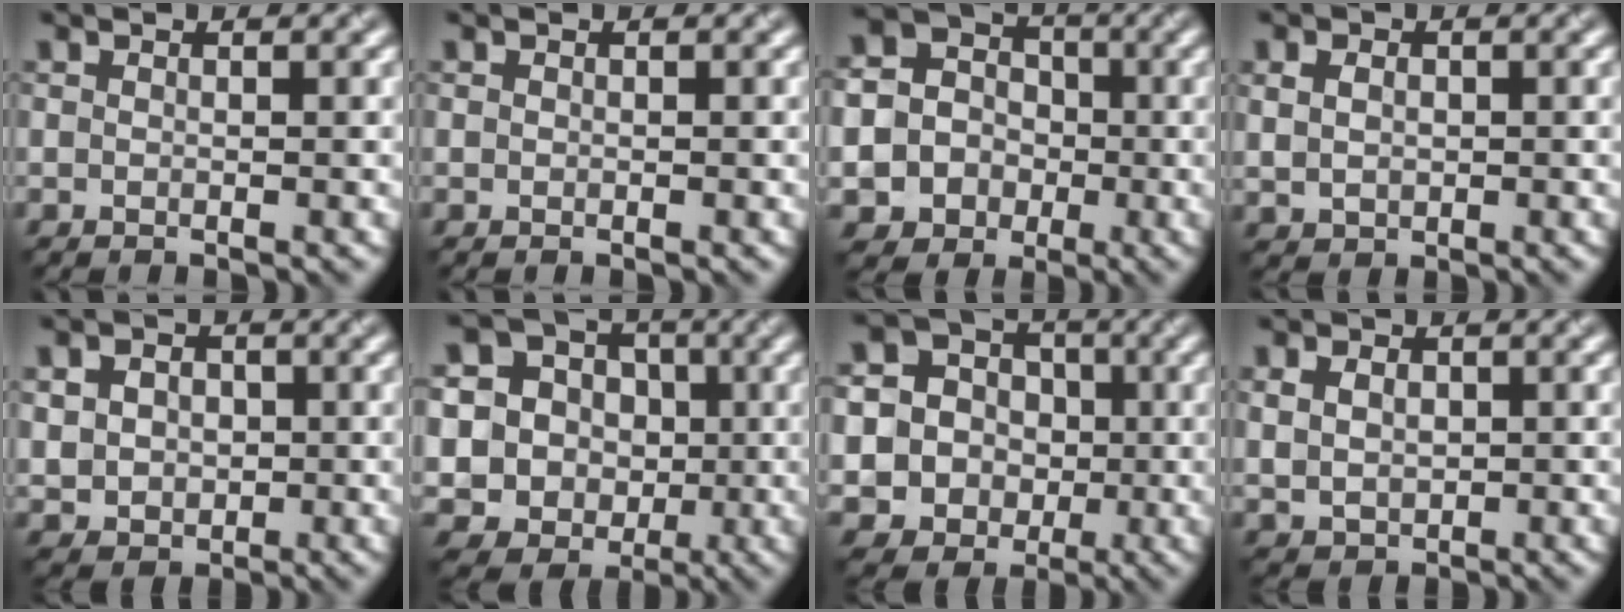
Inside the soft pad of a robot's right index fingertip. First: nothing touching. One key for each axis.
{"total": 0.0}
{"total": 10.2, "fx": -3.3, "fy": 9.4, "fz": 2.4, "tx": -0.068, "ty": -0.020, "tz": -0.072}
{"total": 2.2, "fx": 0.4, "fy": 1.8, "fz": 1.2, "tx": -0.030, "ty": -0.001, "tz": 0.015}
{"total": 4.7, "fx": 0.6, "fy": 4.0, "fz": 2.3, "tx": -0.053, "ty": 0.011, "tz": 0.001}
{"total": 11.9, "fx": -1.0, "fy": 11.2, "fz": 3.8, "tx": -0.108, "ty": 0.027, "tz": -0.032}
{"total": 10.4, "fx": -1.7, "fy": 9.9, "fz": 2.9, "tx": -0.086, "ty": 0.007, "tz": -0.044}
{"total": 2.9, "fx": 0.6, "fy": 2.2, "fz": 1.7, "tx": -0.040, "ty": -0.002, "tz": 0.018}